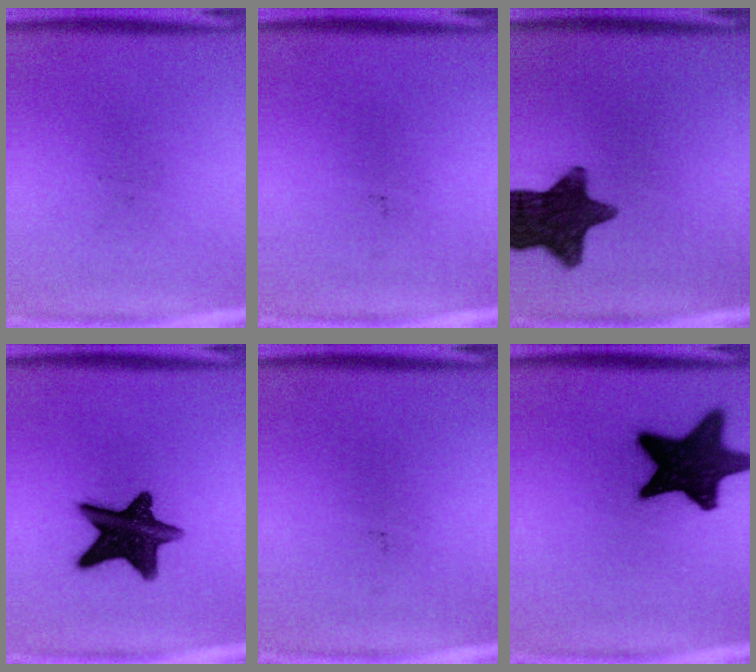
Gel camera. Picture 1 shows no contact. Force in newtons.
{"total": 0.0}
{"total": 13.7}
{"total": 14.3}
{"total": 0.0}
{"total": 18.5}